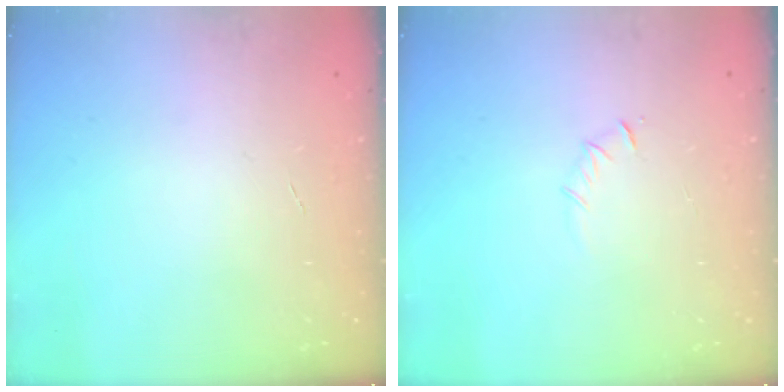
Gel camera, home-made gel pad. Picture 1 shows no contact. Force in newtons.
{"total": 3.5, "press": 3.3, "slide": 1.1}